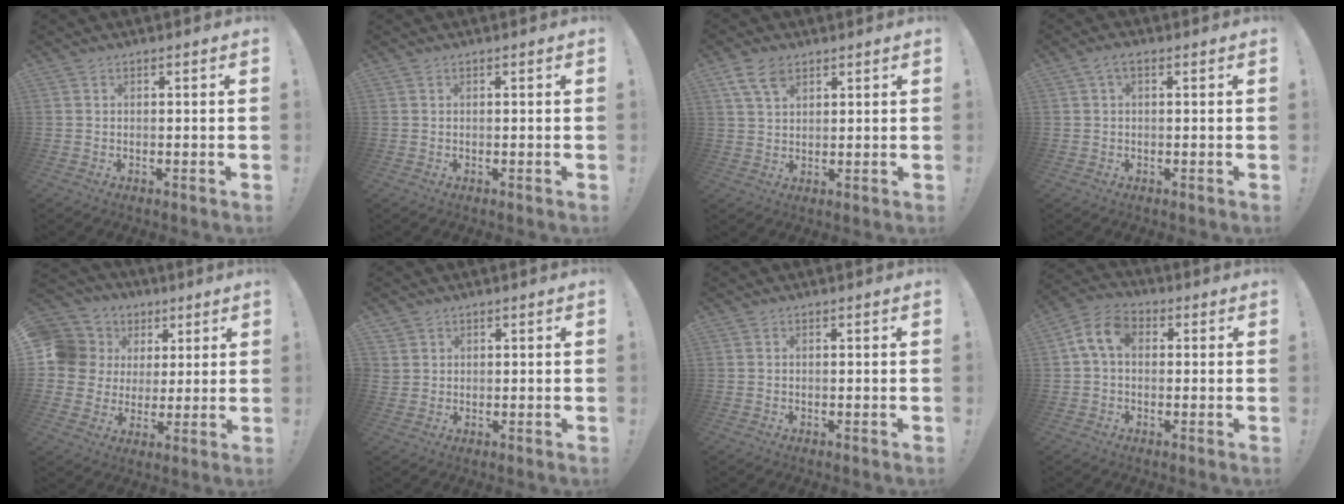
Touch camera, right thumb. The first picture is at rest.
{"total": 0.0}
{"total": 7.0, "force": [4.1, 4.0, 4.0], "torque": [-0.076, -0.007, 0.081]}
{"total": 2.7, "force": [0.7, 1.3, 2.3], "torque": [-0.037, 0.003, 0.011]}
{"total": 12.2, "force": [3.8, 11.0, 3.8], "torque": [-0.072, -0.013, 0.094]}
{"total": 1.9, "force": [1.2, 1.5, 0.2], "torque": [-0.001, -0.007, 0.022]}
{"total": 0.0}
{"total": 8.7, "force": [1.5, 5.9, 6.2], "torque": [-0.128, 0.012, 0.033]}